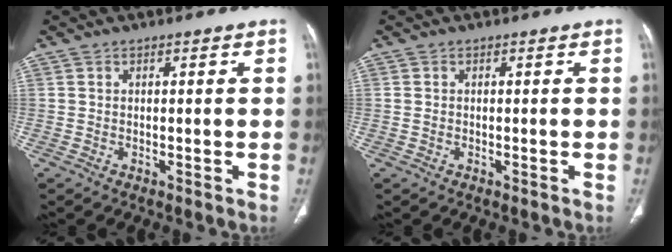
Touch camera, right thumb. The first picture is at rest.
{"total": 0.6, "force": [0.0, 0.5, 0.3], "torque": [-0.010, 0.002, 0.002]}